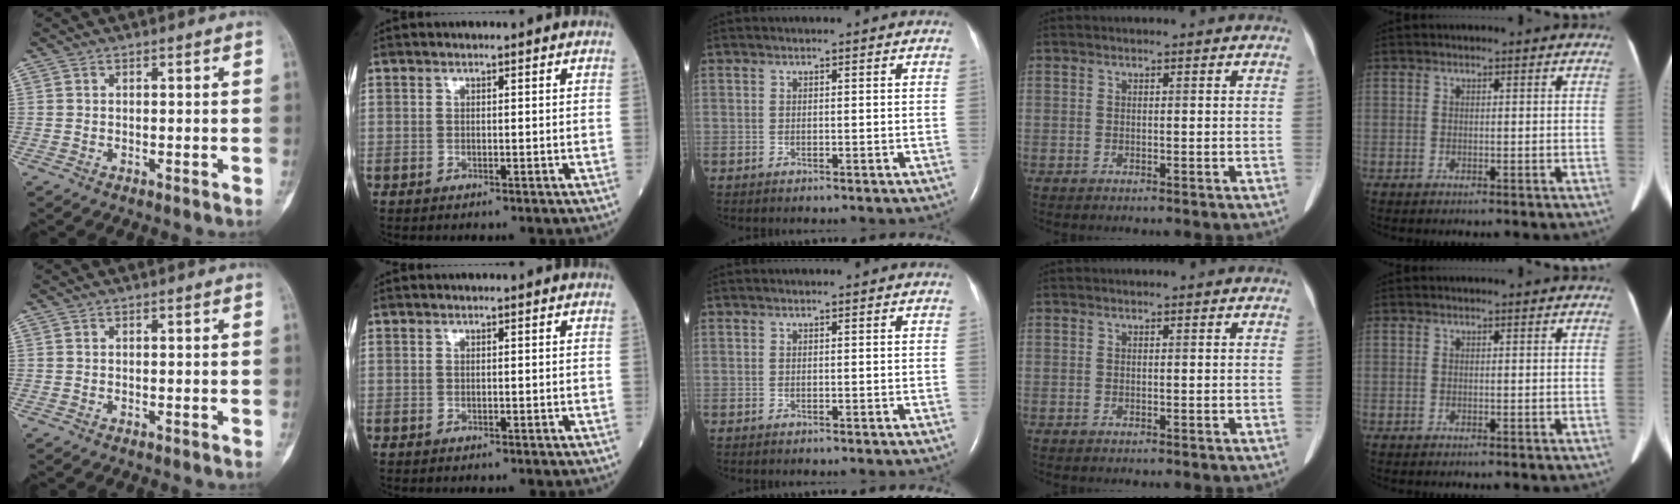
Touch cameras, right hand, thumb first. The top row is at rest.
{}